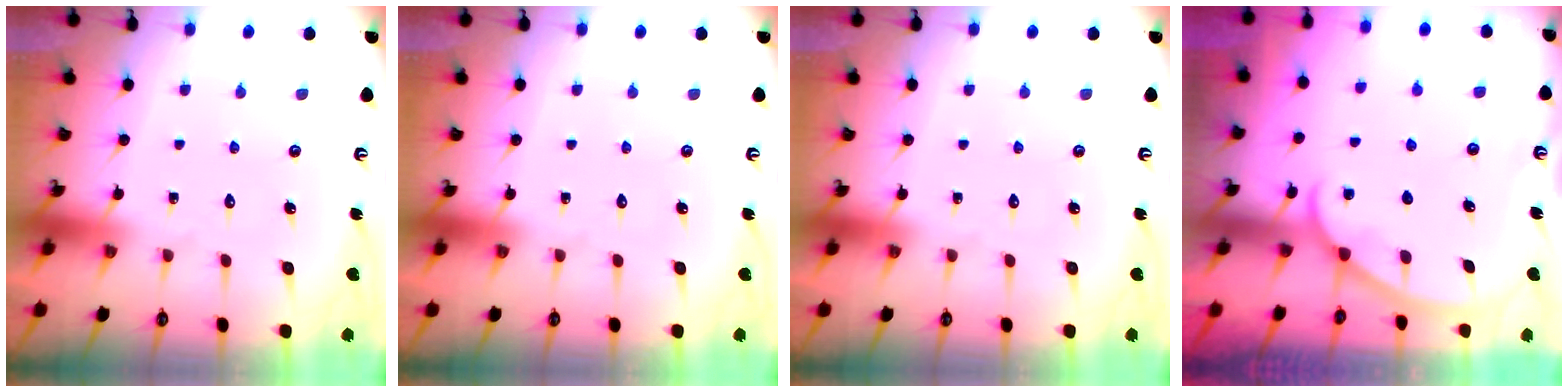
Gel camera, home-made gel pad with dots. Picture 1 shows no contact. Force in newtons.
{"total": 0.0}
{"total": 0.0}
{"total": 2.2, "press": 2.2, "slide": 0.2}